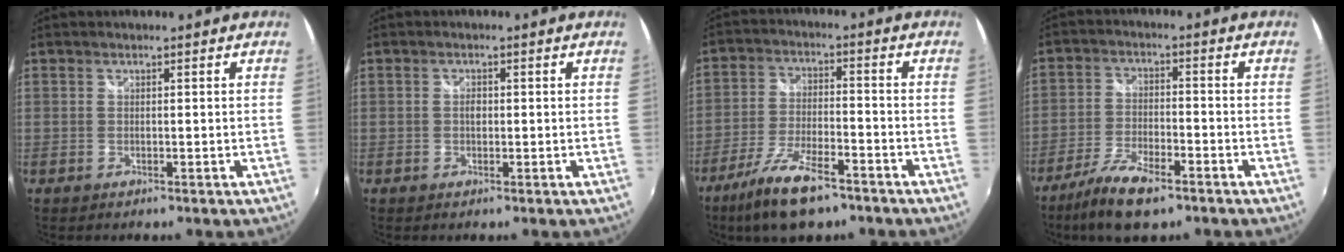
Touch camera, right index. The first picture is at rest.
{"total": 1.2, "force": [-0.1, 0.8, 0.9], "torque": [-0.018, 0.003, -0.002]}
{"total": 12.1, "force": [-8.4, 3.7, 7.9], "torque": [-0.174, -0.022, -0.153]}
{"total": 10.6, "force": [-7.3, 3.4, 6.9], "torque": [-0.159, -0.021, -0.138]}